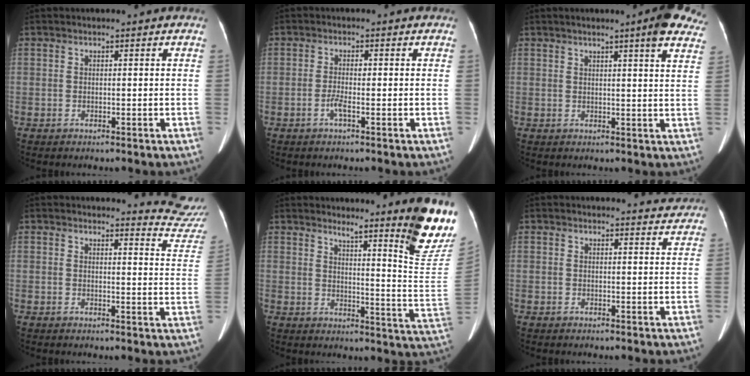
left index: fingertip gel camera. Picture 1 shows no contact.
{"total": 2.0, "force": [-0.9, 0.2, 1.7], "torque": [-0.033, -0.003, -0.019]}
{"total": 9.0, "force": [6.7, 0.6, 6.0], "torque": [-0.056, -0.004, 0.060]}
{"total": 8.3, "force": [8.3, -0.1, -0.6], "torque": [0.015, -0.087, 0.065]}
{"total": 14.0, "force": [11.3, -0.5, 8.2], "torque": [-0.091, -0.072, 0.129]}
{"total": 3.2, "force": [3.2, 0.5, -0.1], "torque": [0.000, -0.011, 0.022]}